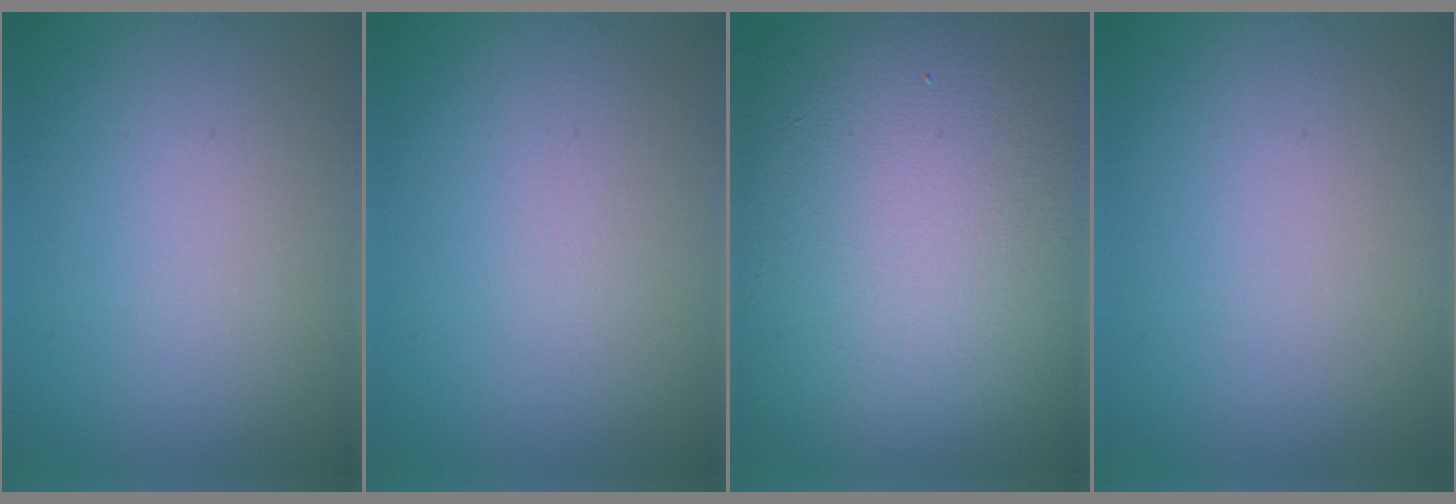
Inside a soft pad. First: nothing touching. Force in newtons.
{"total": 0.0}
{"total": 18.9, "press": 18.9, "slide": 1.0}
{"total": 0.0}